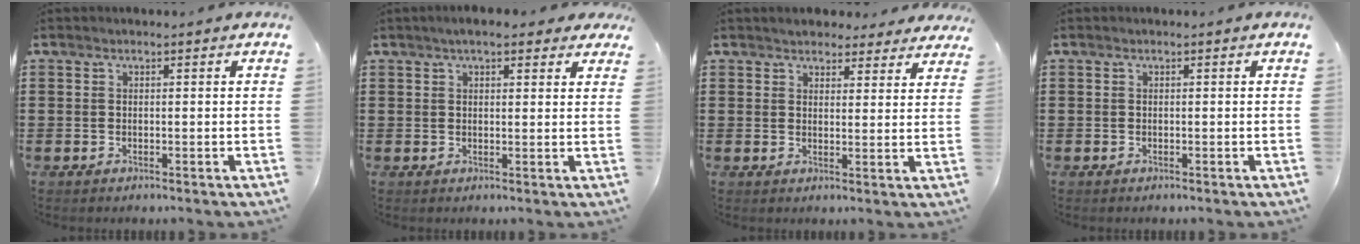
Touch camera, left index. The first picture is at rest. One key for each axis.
{"total": 3.8, "fx": 2.8, "fy": 1.0, "fz": 2.3, "tx": -0.052, "ty": 0.006, "tz": 0.049}
{"total": 3.4, "fx": 3.3, "fy": 0.7, "fz": 0.1, "tx": -0.013, "ty": -0.007, "tz": 0.063}
{"total": 0.0}